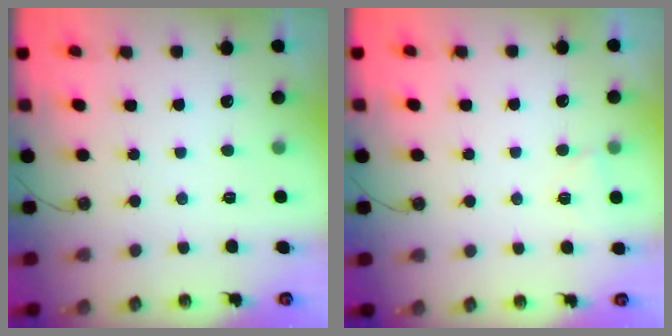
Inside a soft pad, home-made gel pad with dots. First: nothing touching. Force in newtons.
{"total": 3.1, "press": 2.3, "slide": 2.1}